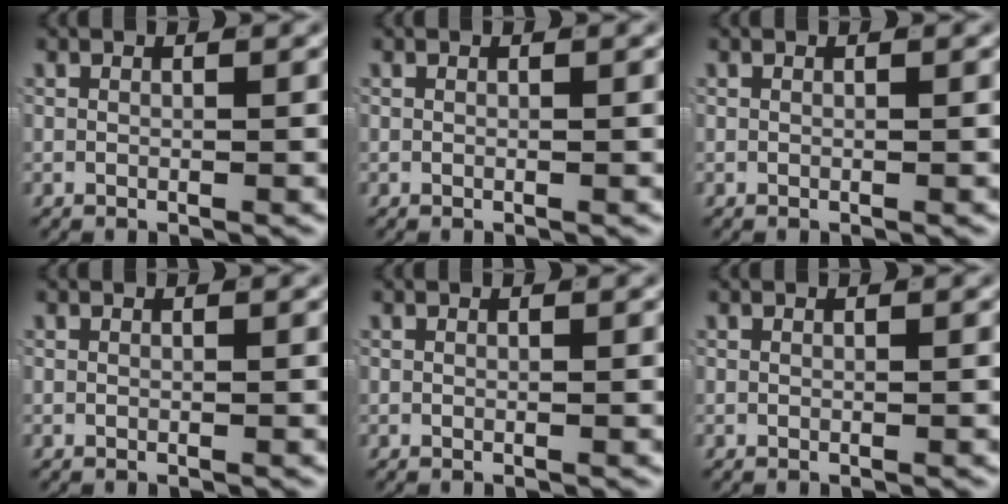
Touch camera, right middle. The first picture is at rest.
{"total": 0.0}
{"total": 0.0}
{"total": 0.0}
{"total": 0.0}
{"total": 0.0}